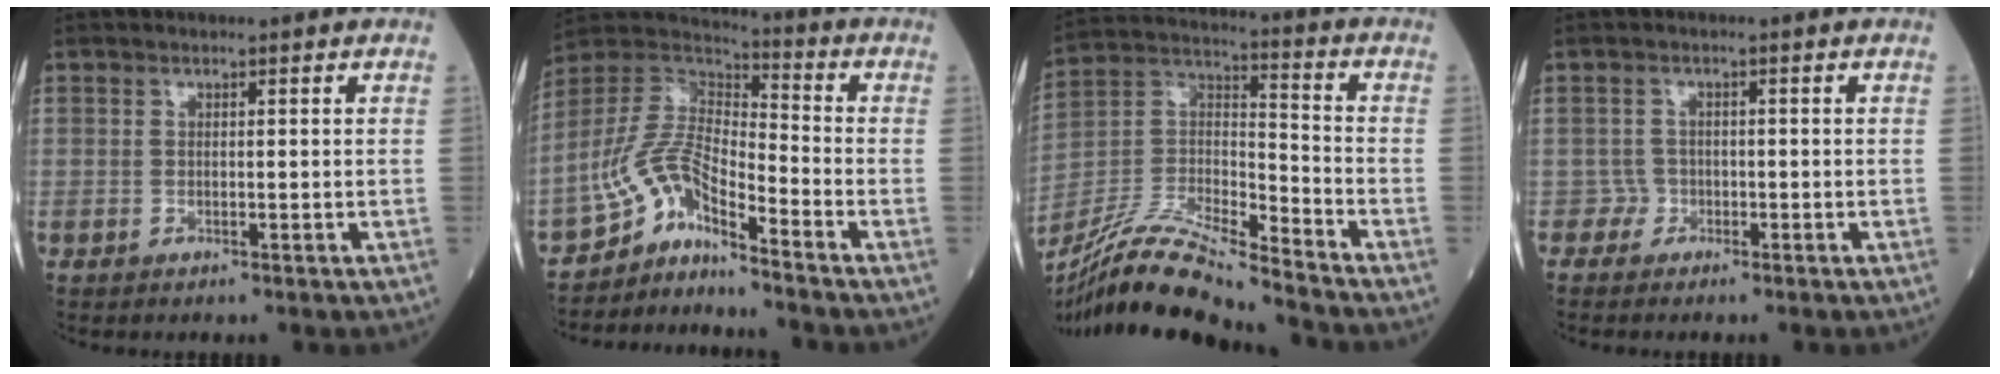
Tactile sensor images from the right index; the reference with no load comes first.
{"total": 8.4, "force": [-7.2, 1.5, 4.1], "torque": [-0.098, 0.034, -0.141]}
{"total": 17.6, "force": [-15.6, 0.1, 8.0], "torque": [-0.168, -0.002, -0.294]}
{"total": 1.4, "force": [-0.9, 1.0, -0.4], "torque": [0.012, 0.008, -0.023]}